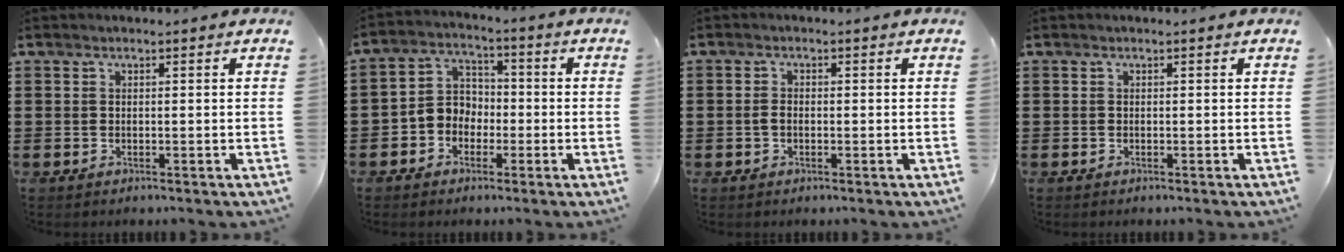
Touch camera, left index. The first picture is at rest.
{"total": 4.9, "force": [-2.0, 4.2, 1.5], "torque": [-0.048, 0.012, -0.047]}
{"total": 1.4, "force": [-0.3, 0.8, 1.1], "torque": [-0.030, -0.001, -0.009]}
{"total": 0.0}